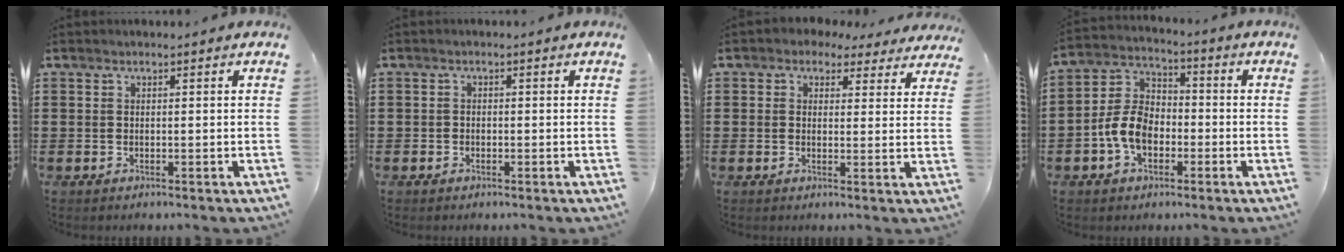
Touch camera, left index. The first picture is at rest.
{"total": 0.8, "force": [-0.6, 0.5, 0.2], "torque": [-0.006, 0.001, -0.013]}
{"total": 2.8, "force": [2.2, 1.5, 0.8], "torque": [-0.019, -0.002, 0.039]}
{"total": 7.5, "force": [-2.7, 5.0, 5.0], "torque": [-0.132, 0.007, -0.061]}